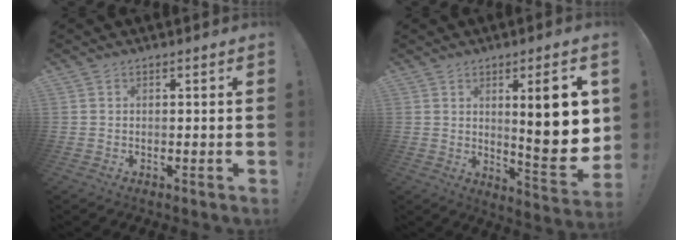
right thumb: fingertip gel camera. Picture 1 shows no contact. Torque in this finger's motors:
{"motor_torque": [1.55, 2.78, 0.30, 0.19, 0.08]}